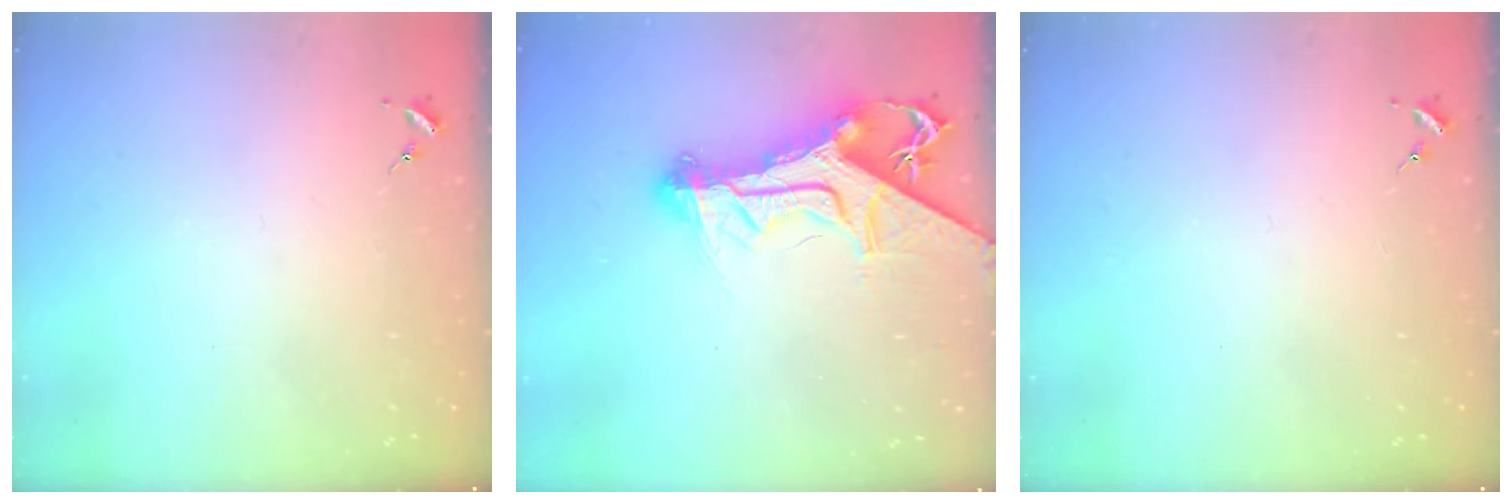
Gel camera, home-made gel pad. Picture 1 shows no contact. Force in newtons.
{"total": 16.3, "press": 16.2, "slide": 1.5}
{"total": 0.0}